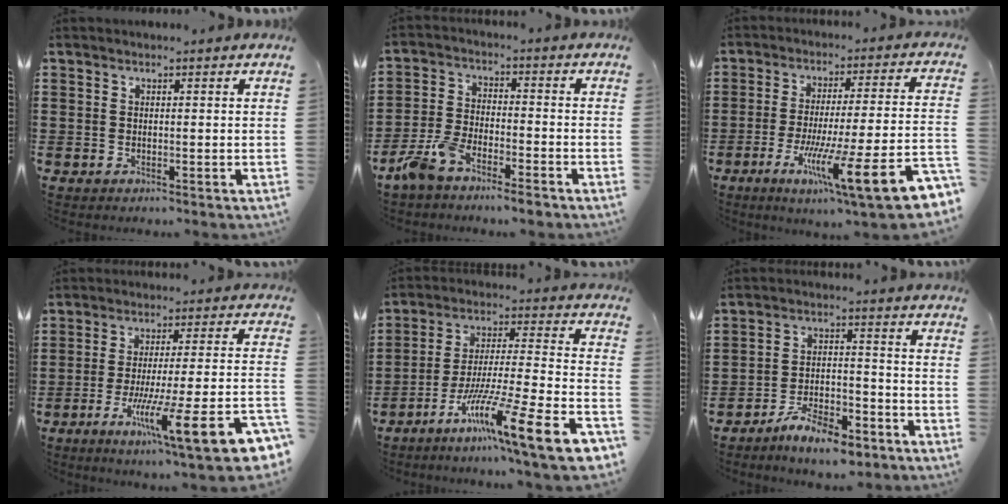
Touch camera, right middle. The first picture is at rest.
{"total": 6.2, "force": [-5.2, 1.3, 3.0], "torque": [-0.074, 0.001, -0.103]}
{"total": 13.8, "force": [-7.8, 1.0, 11.4], "torque": [-0.170, -0.009, -0.141]}
{"total": 14.8, "force": [-8.2, 1.9, 12.1], "torque": [-0.179, 0.003, -0.141]}
{"total": 14.6, "force": [-9.6, 0.4, 11.0], "torque": [-0.167, 0.004, -0.177]}
{"total": 7.6, "force": [-6.5, 1.8, 3.6], "torque": [-0.072, 0.008, -0.122]}